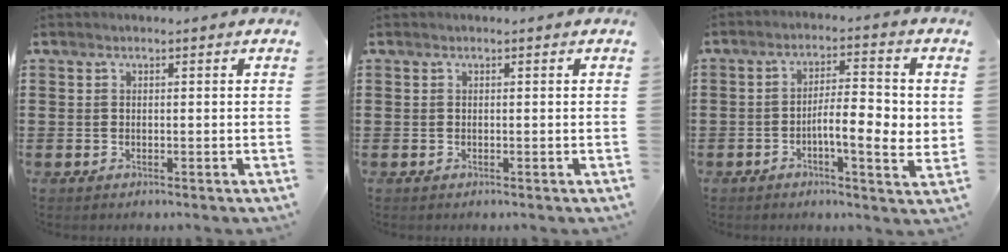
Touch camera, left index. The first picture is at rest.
{"total": 0.0}
{"total": 6.7, "force": [-1.0, 2.0, 6.4], "torque": [-0.099, -0.004, -0.026]}